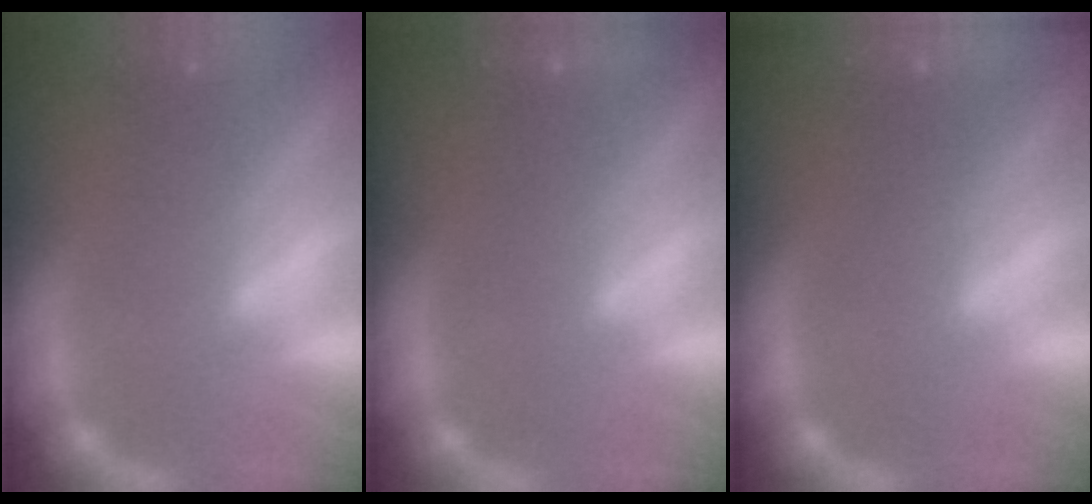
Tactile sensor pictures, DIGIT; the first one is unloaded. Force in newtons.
{"total": 1.4}
{"total": 5.0}